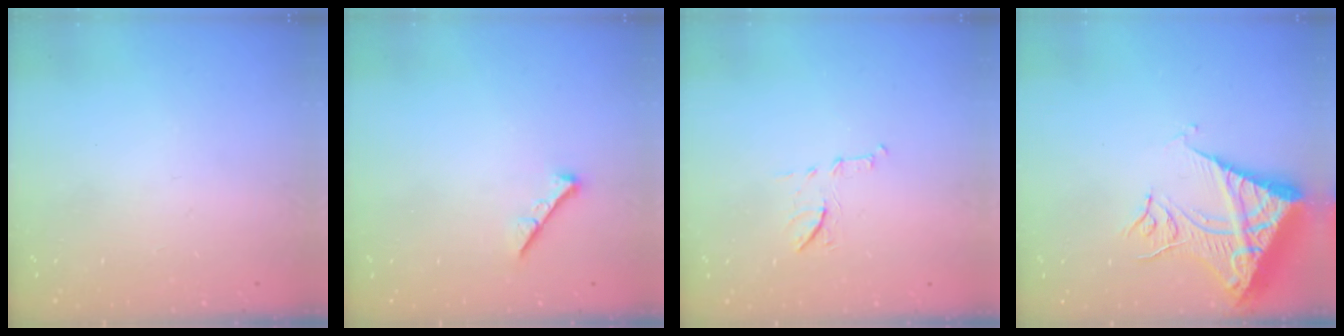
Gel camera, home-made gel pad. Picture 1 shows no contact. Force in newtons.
{"total": 0.0}
{"total": 7.2, "press": 7.0, "slide": 1.5}
{"total": 14.5, "press": 14.4, "slide": 1.8}